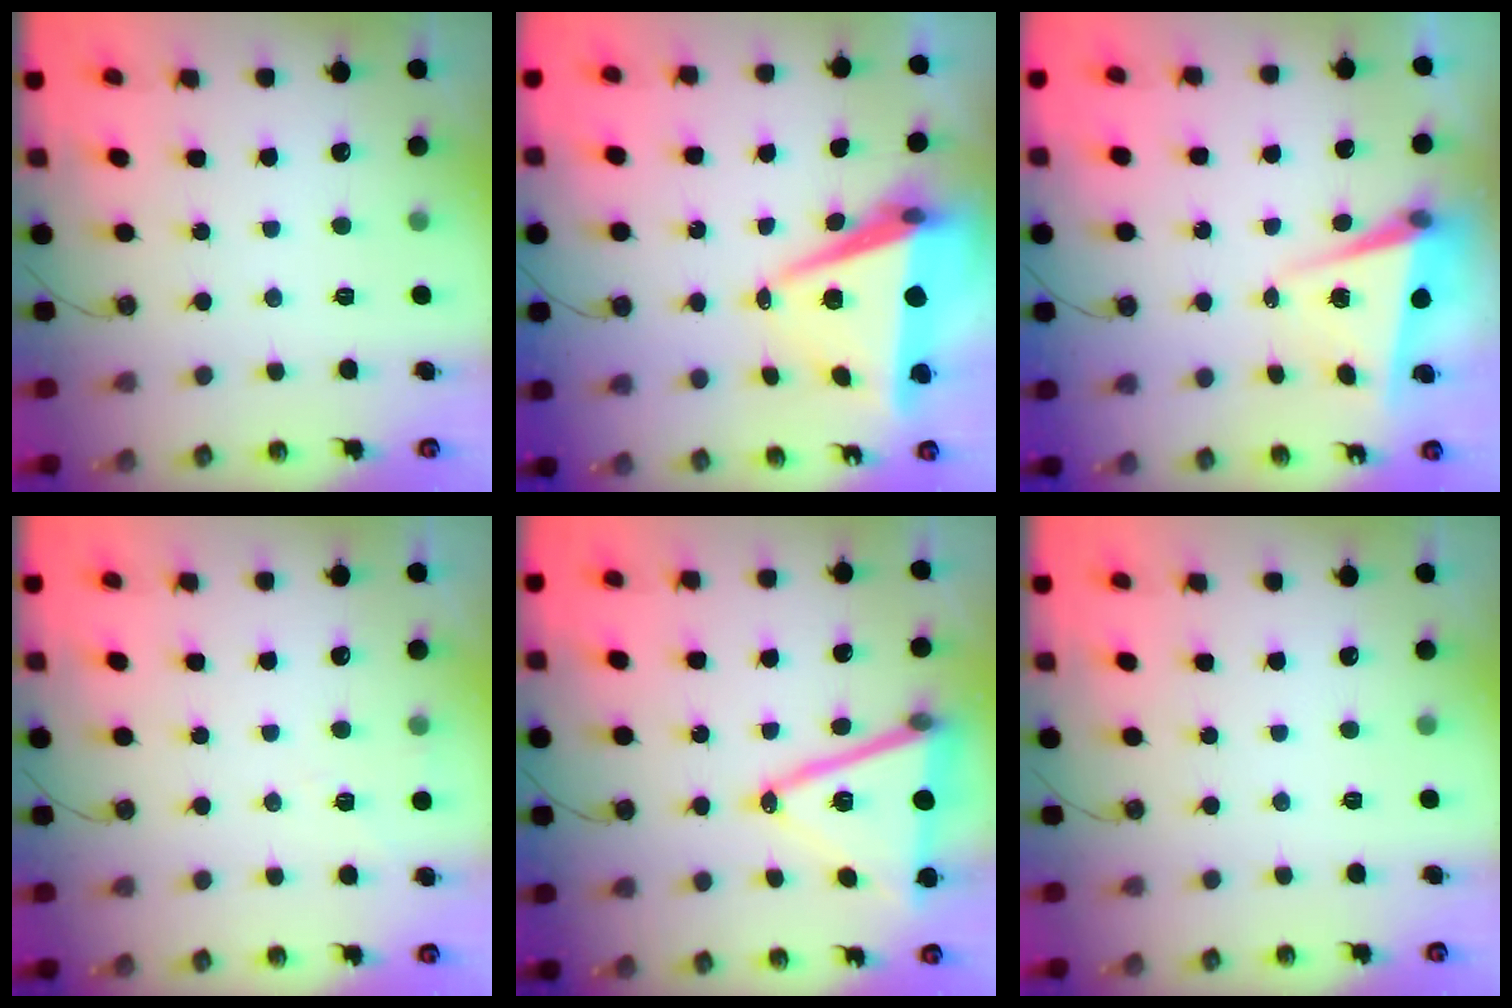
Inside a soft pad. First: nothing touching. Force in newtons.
{"total": 10.1, "press": 9.3, "slide": 3.9}
{"total": 5.5, "press": 5.4, "slide": 1.0}
{"total": 3.9, "press": 3.4, "slide": 1.9}
{"total": 17.2, "press": 16.8, "slide": 3.6}
{"total": 0.0}